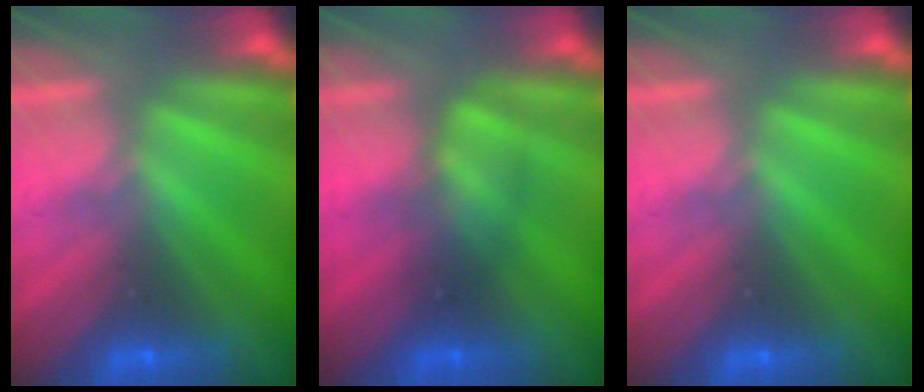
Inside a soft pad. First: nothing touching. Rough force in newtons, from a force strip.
{"total": 2.6}
{"total": 0.0}